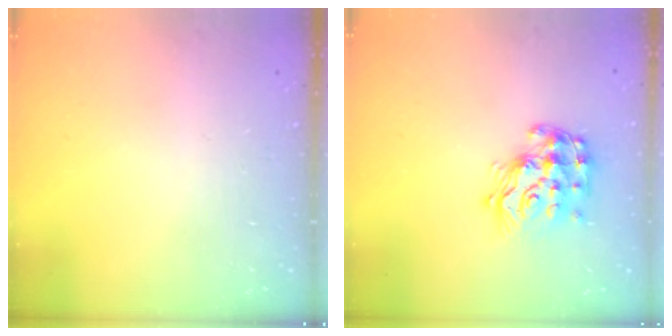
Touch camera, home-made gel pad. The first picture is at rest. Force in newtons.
{"total": 16.4, "press": 16.4, "slide": 1.1}